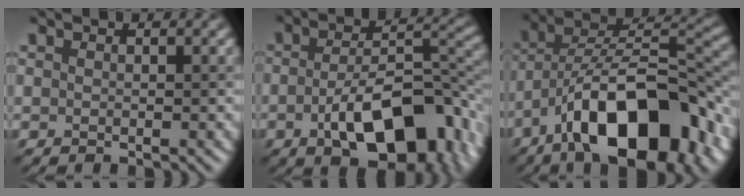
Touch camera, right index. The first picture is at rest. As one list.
[{"total": 11.2, "force": [-4.1, 5.0, 9.1], "torque": [-0.143, -0.001, -0.067]}, {"total": 13.6, "force": [-7.2, 5.5, 10.1], "torque": [-0.145, 0.008, -0.128]}]